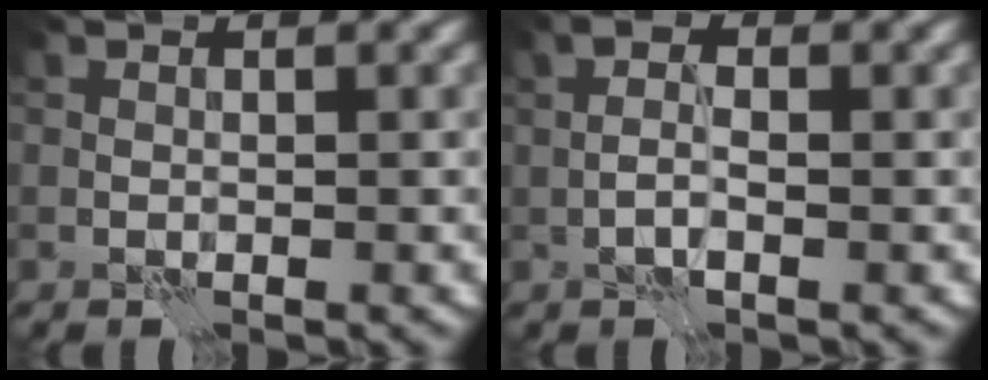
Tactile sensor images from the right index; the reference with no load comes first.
{"total": 2.3, "force": [-0.3, 1.0, 2.1], "torque": [-0.042, 0.000, -0.013]}